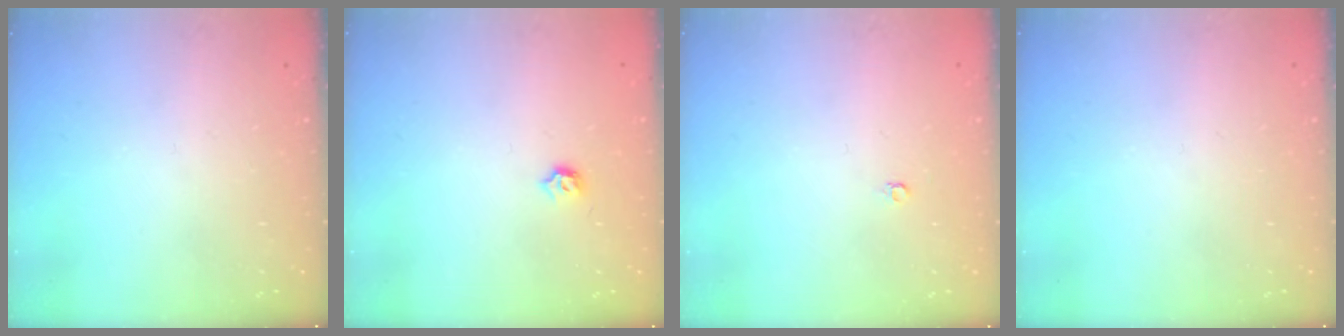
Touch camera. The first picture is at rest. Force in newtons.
{"total": 3.4, "press": 3.3, "slide": 0.5}
{"total": 3.2, "press": 3.2, "slide": 0.2}
{"total": 0.0}